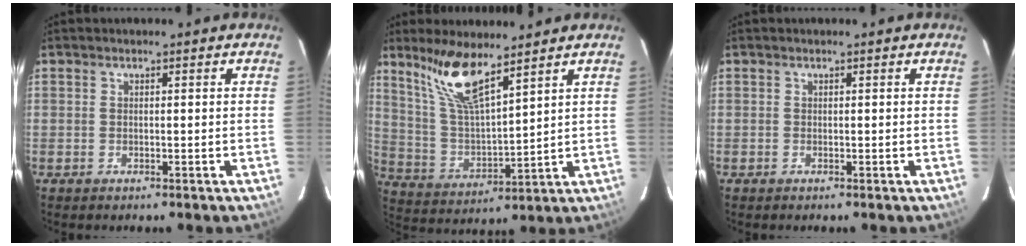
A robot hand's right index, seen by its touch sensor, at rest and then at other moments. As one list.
[{"total": 11.6, "force": [8.5, 2.0, 7.6], "torque": [-0.150, 0.003, 0.180]}, {"total": 0.0}]